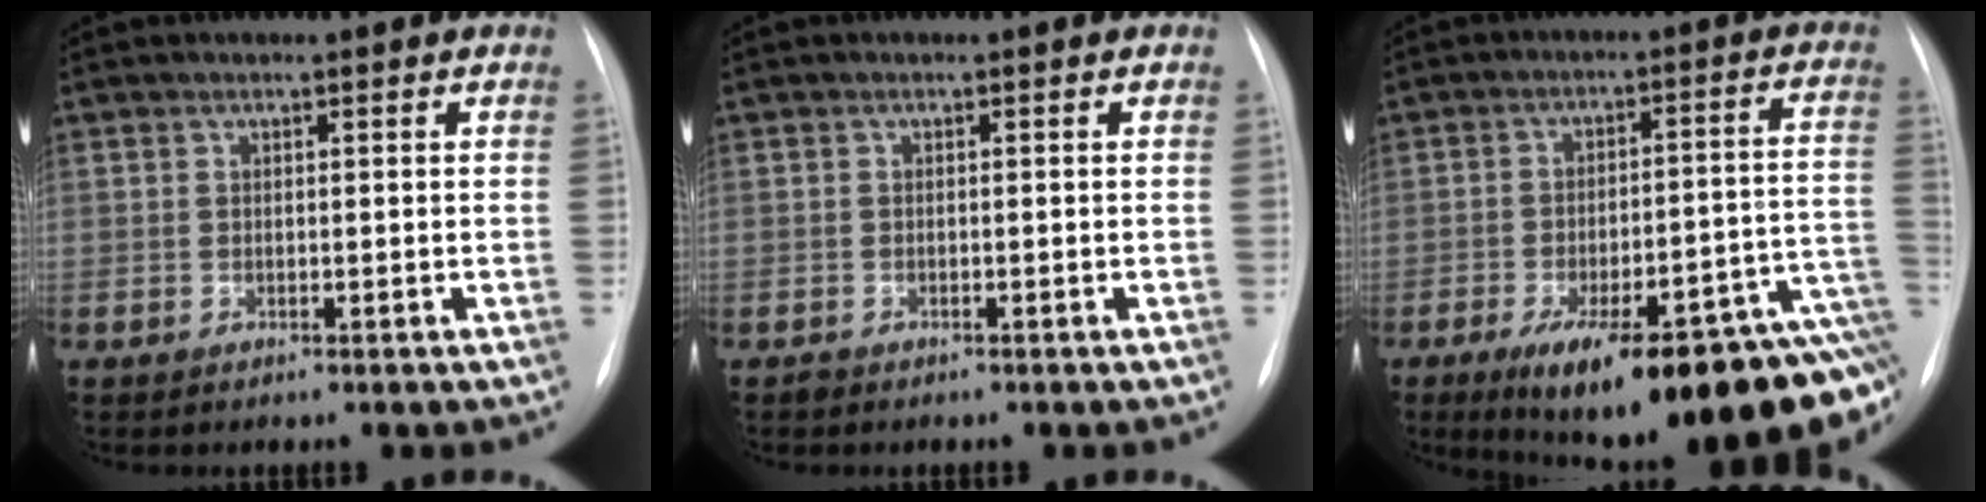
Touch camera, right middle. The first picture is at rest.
{"total": 0.5, "force": [-0.4, 0.3, 0.1], "torque": [-0.004, 0.000, -0.009]}
{"total": 24.6, "force": [-14.8, 5.5, 18.9], "torque": [-0.170, 0.018, -0.198]}